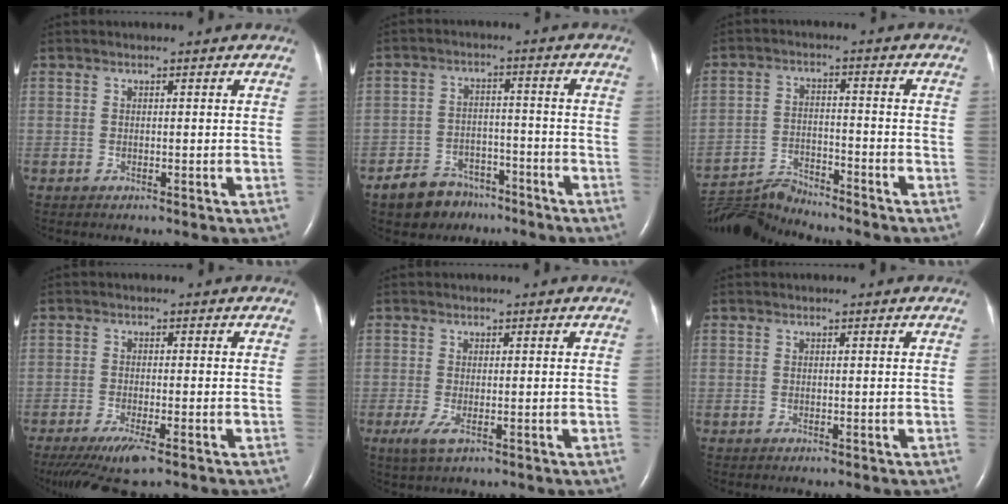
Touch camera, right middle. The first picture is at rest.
{"total": 7.3, "force": [-5.5, 4.5, 1.7], "torque": [-0.036, 0.005, -0.086]}
{"total": 7.1, "force": [-7.0, -0.8, -0.8], "torque": [0.003, -0.002, -0.128]}
{"total": 7.1, "force": [-4.8, 1.0, 5.1], "torque": [-0.094, -0.020, -0.082]}
{"total": 2.6, "force": [-1.0, 0.7, 2.3], "torque": [-0.050, -0.008, -0.015]}
{"total": 0.0}